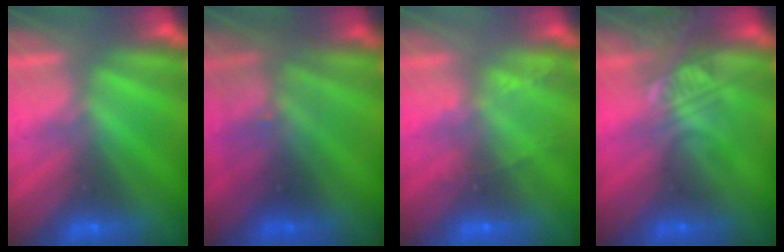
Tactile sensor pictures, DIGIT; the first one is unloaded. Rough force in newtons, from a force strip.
{"total": 2.7}
{"total": 2.2}
{"total": 2.3}